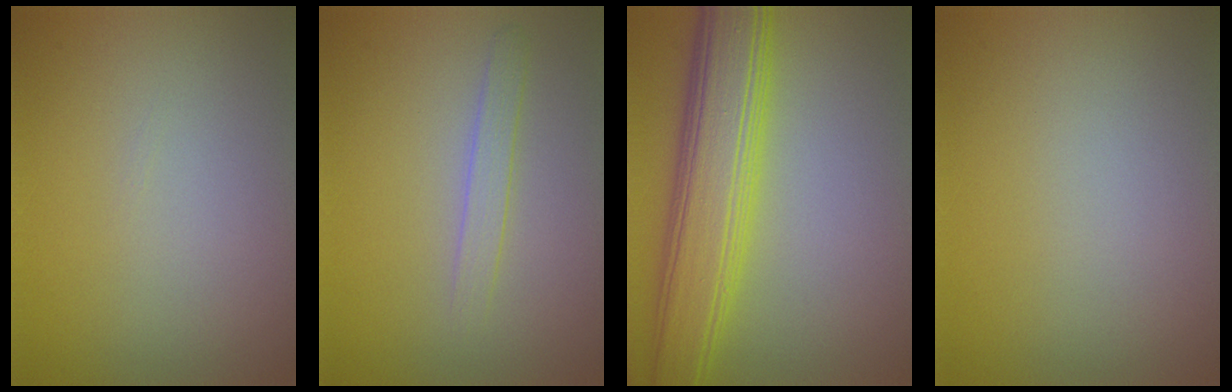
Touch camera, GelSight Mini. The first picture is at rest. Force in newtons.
{"total": 1.6, "press": 1.6, "slide": 0.1}
{"total": 7.8, "press": 7.8, "slide": 0.3}
{"total": 0.0}